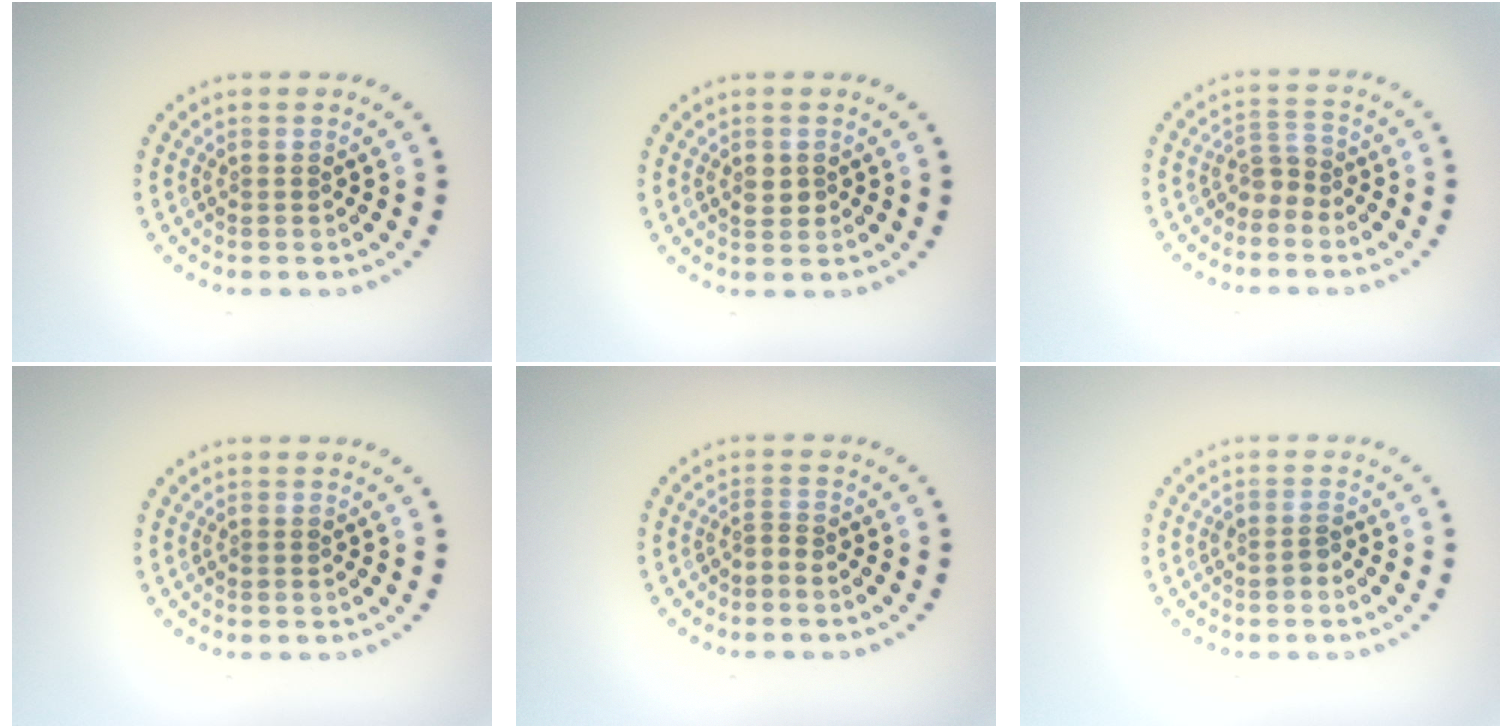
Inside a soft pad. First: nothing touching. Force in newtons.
{"total": 1.4, "press": 1.4, "slide": 0.1}
{"total": 2.0, "press": 1.4, "slide": 1.4}
{"total": 0.0}
{"total": 0.9, "press": 0.3, "slide": 0.9}
{"total": 1.1, "press": 0.9, "slide": 0.6}